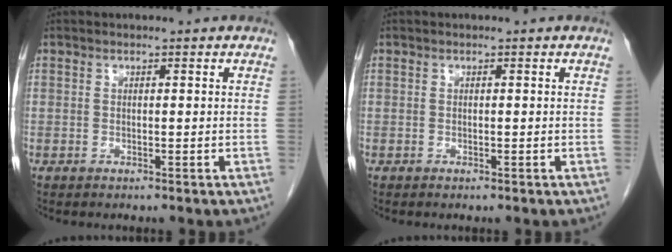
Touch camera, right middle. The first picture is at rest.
{"total": 0.0}